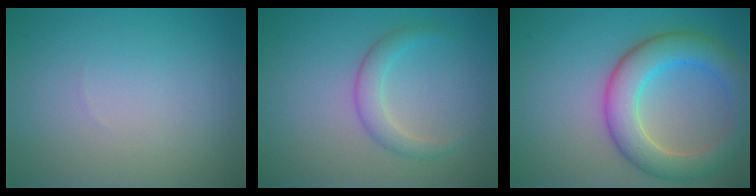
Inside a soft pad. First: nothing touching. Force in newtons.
{"total": 2.3, "press": 2.3, "slide": 0.1}
{"total": 6.6, "press": 6.6, "slide": 0.4}